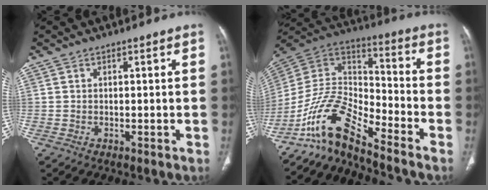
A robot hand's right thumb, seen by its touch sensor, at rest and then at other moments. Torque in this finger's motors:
{"motor_torque": [0.39, 0.08, 1.48, -1.28, 0.36]}